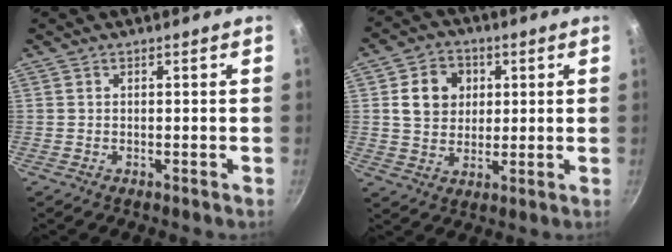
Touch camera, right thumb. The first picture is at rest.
{"total": 9.6, "force": [2.2, 8.1, 4.7], "torque": [-0.051, 0.004, 0.034]}